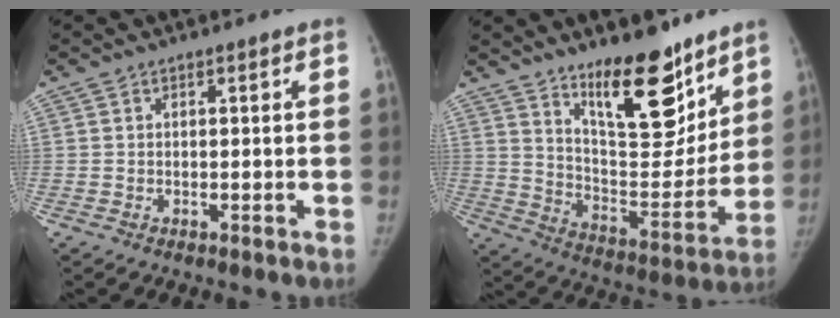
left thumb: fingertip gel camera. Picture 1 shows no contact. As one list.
[{"total": 19.1, "force": [13.1, 6.9, 12.0], "torque": [-0.127, -0.111, 0.213]}]